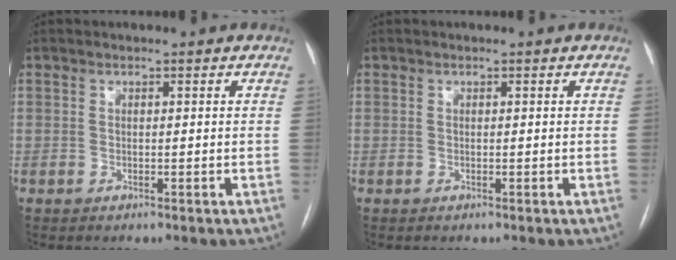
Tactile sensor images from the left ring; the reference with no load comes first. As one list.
[{"total": 0.0}]